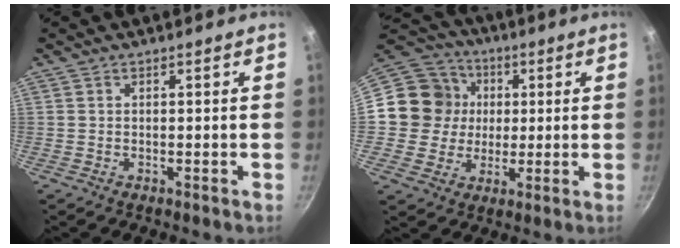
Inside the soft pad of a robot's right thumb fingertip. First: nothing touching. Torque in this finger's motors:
{"motor_torque": [-0.51, 0.52, 0.15, -0.15, 0.07]}